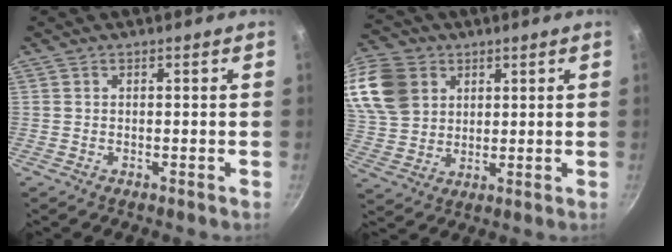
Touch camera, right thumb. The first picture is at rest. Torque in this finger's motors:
{"motor_torque": [1.13, 3.88, 1.80, 0.13, 0.56]}